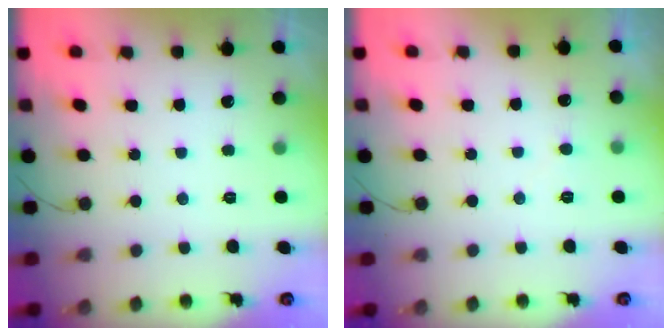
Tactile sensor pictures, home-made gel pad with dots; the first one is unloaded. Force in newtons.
{"total": 3.7, "press": 3.7, "slide": 0.3}